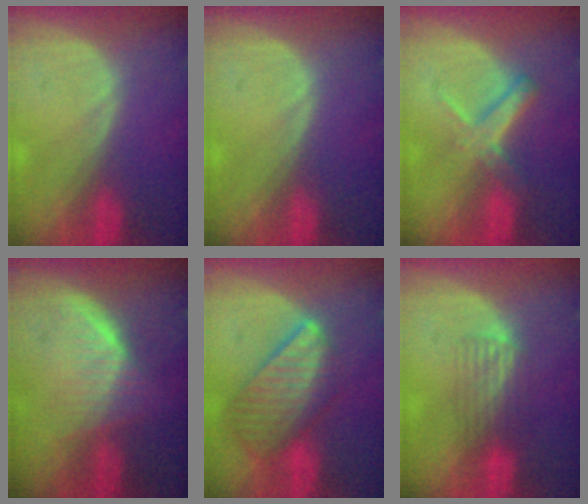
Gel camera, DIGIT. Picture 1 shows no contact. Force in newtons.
{"total": 0.0}
{"total": 5.6, "press": 5.1, "slide": 2.2}
{"total": 5.7, "press": 5.6, "slide": 0.8}
{"total": 9.5, "press": 8.3, "slide": 4.6}
{"total": 4.0, "press": 3.8, "slide": 1.1}